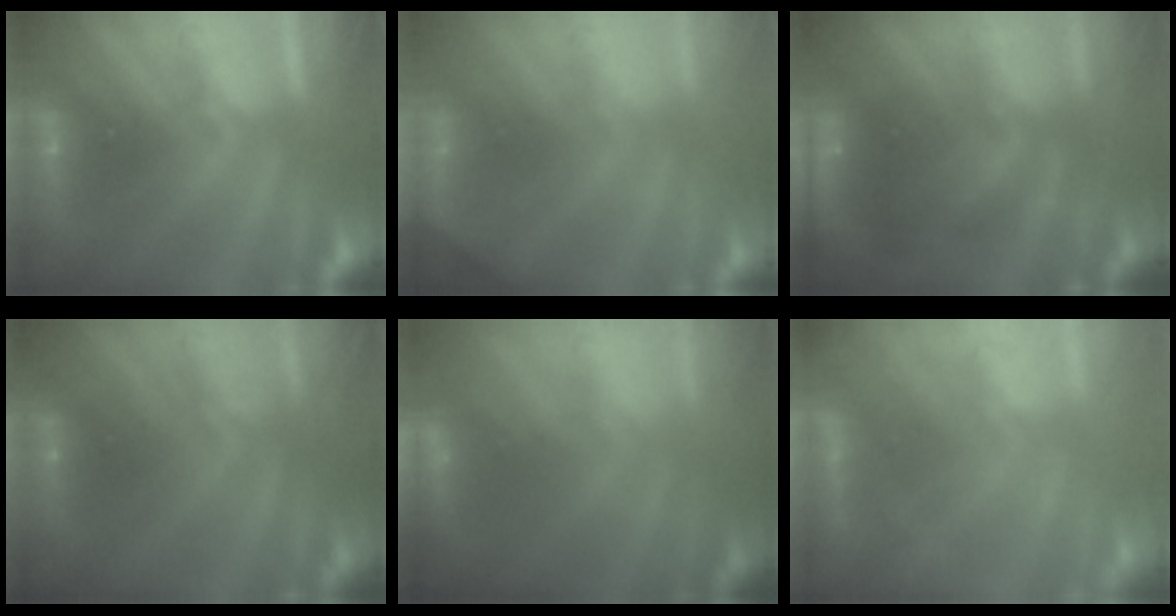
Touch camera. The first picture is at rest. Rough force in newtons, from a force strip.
{"total": 8.4}
{"total": 8.6}
{"total": 1.8}
{"total": 3.1}
{"total": 10.1}